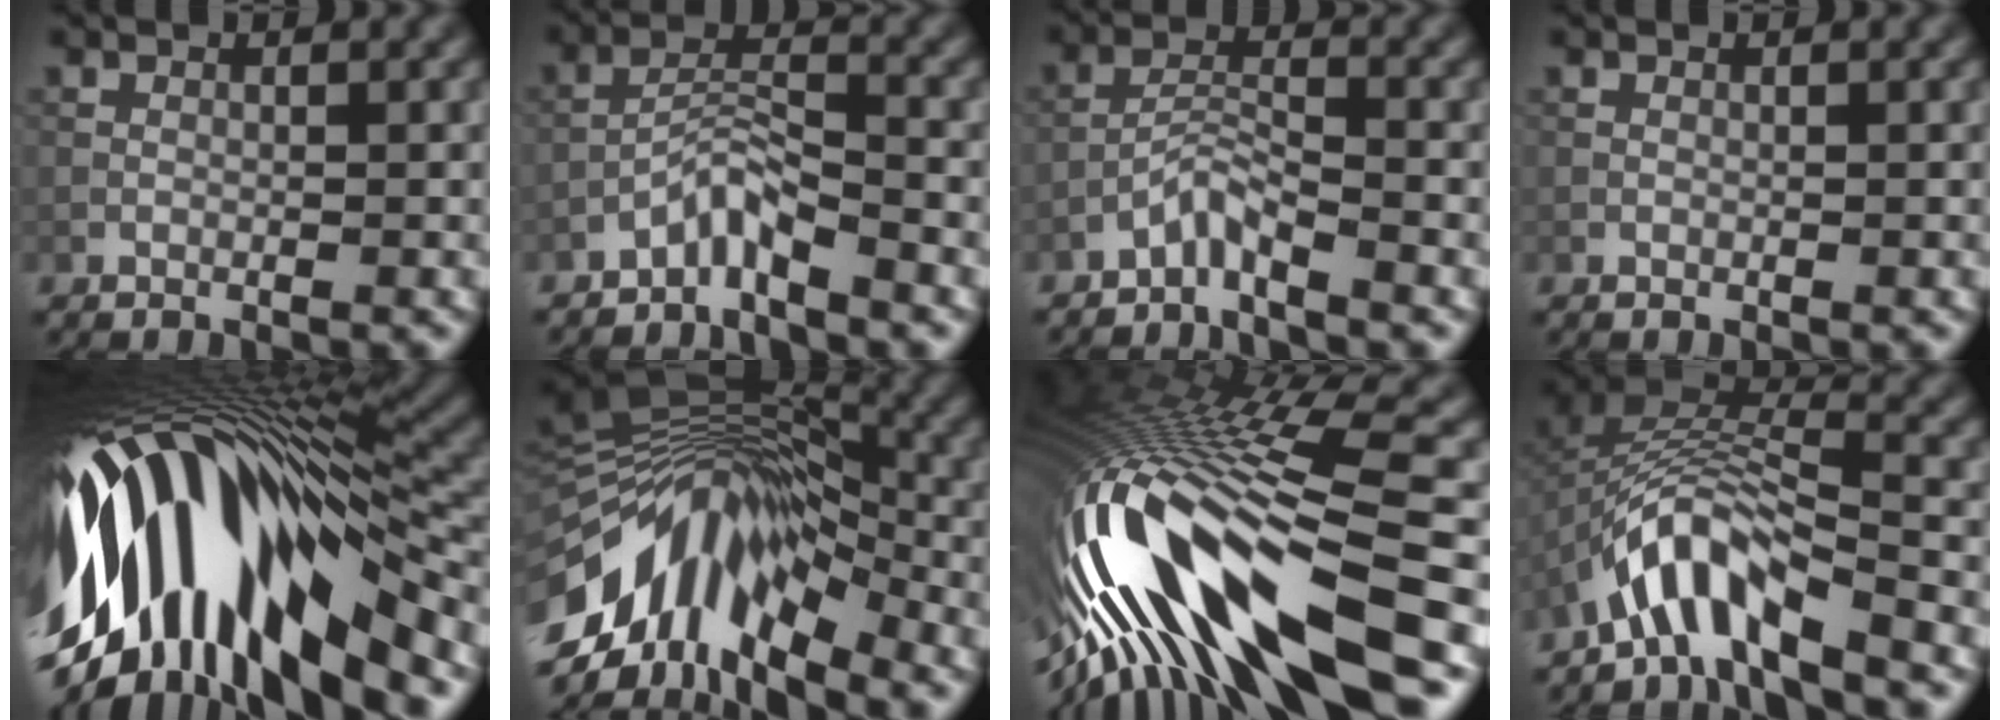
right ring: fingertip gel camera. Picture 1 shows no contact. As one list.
[{"total": 2.6, "force": [-2.0, 0.3, 1.5], "torque": [-0.033, 0.013, -0.041]}, {"total": 2.1, "force": [-1.8, 0.0, 1.1], "torque": [-0.025, 0.009, -0.039]}, {"total": 0.0}, {"total": 16.1, "force": [-3.5, 7.6, 13.8], "torque": [-0.260, -0.015, -0.047]}, {"total": 13.4, "force": [-4.2, 6.7, 10.7], "torque": [-0.192, 0.022, -0.084]}, {"total": 17.0, "force": [-4.1, 4.3, 15.9], "torque": [-0.297, 0.005, -0.060]}, {"total": 6.6, "force": [-3.9, 2.1, 4.9], "torque": [-0.083, 0.007, -0.078]}]